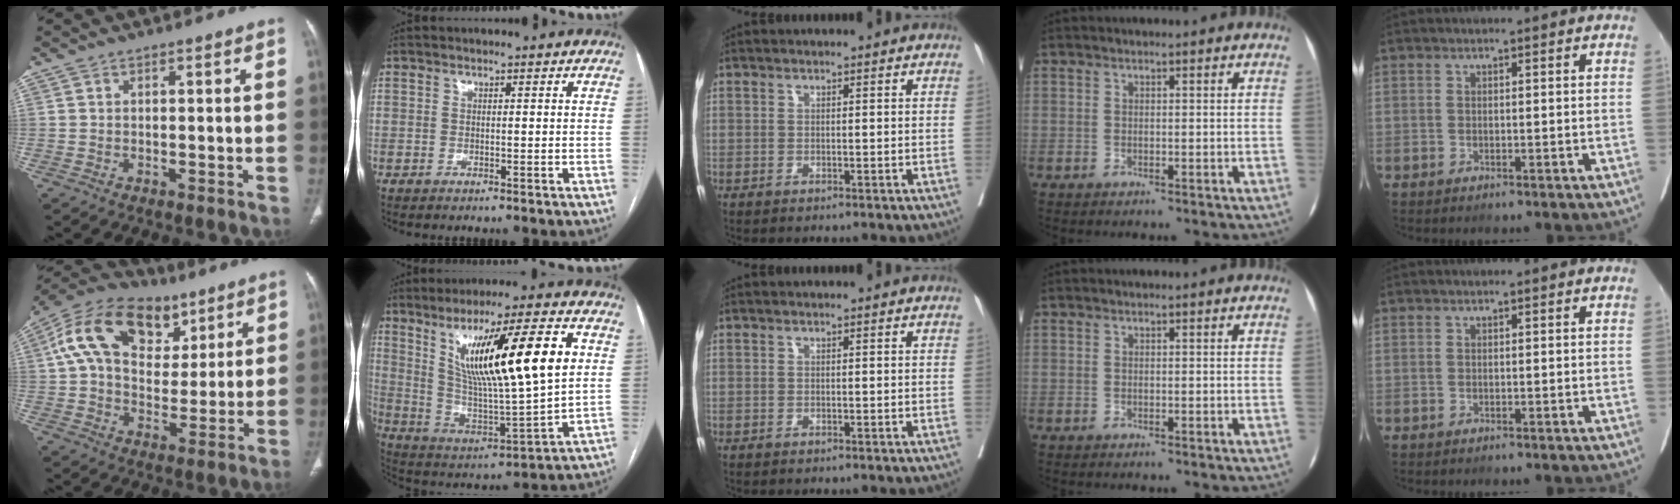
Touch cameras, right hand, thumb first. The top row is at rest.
{"thumb": {"total": 20.7, "force": [8.4, 13.8, 12.9], "torque": [-0.206, 0.010, 0.137]}, "index": {"total": 20.3, "force": [6.4, 1.6, 19.2], "torque": [-0.326, 0.001, 0.107]}}